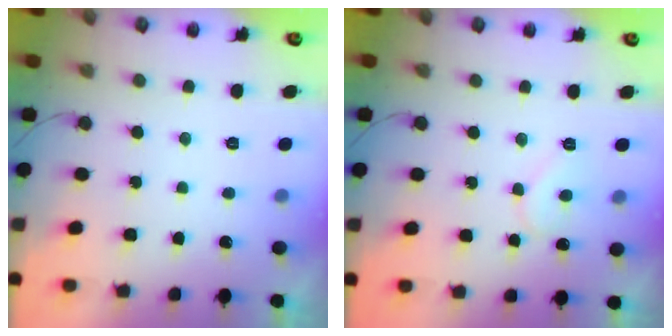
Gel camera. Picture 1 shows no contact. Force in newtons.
{"total": 6.1, "press": 6.1, "slide": 0.5}